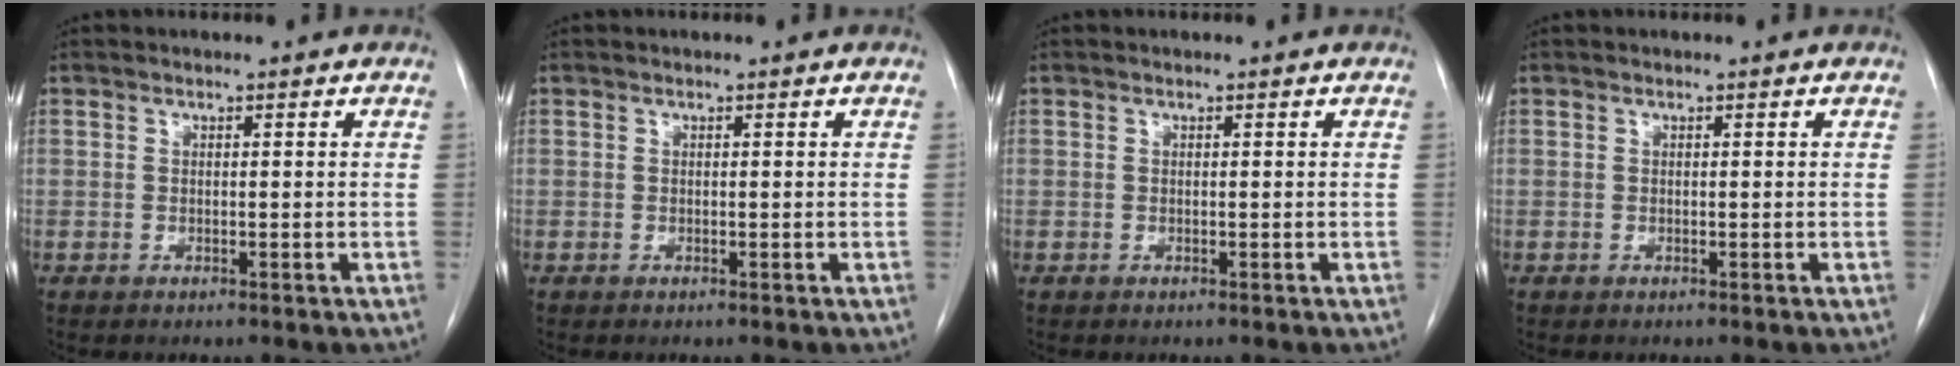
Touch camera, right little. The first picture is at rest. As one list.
[{"total": 0.0}, {"total": 0.0}, {"total": 0.0}]